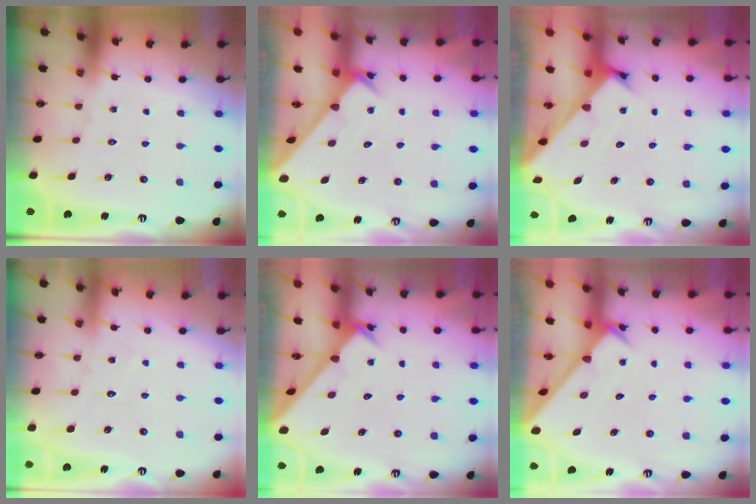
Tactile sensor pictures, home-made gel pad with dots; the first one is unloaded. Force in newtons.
{"total": 2.2, "press": 2.2, "slide": 0.1}
{"total": 2.5, "press": 2.5, "slide": 0.2}
{"total": 4.9, "press": 4.9, "slide": 0.3}
{"total": 2.5, "press": 2.5, "slide": 0.2}
{"total": 2.3, "press": 2.3, "slide": 0.2}